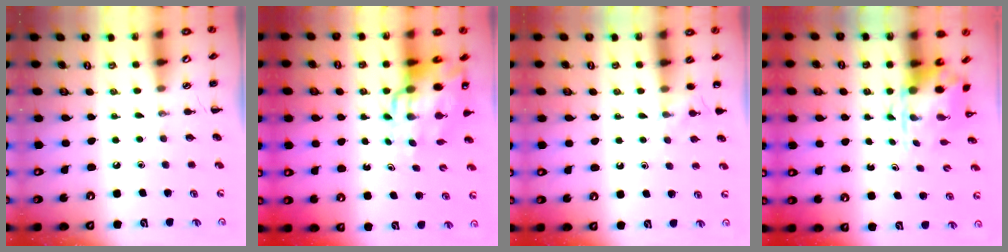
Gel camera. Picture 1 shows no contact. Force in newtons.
{"total": 11.7, "press": 11.2, "slide": 3.2}
{"total": 4.9, "press": 4.6, "slide": 1.7}
{"total": 3.7, "press": 3.6, "slide": 0.9}